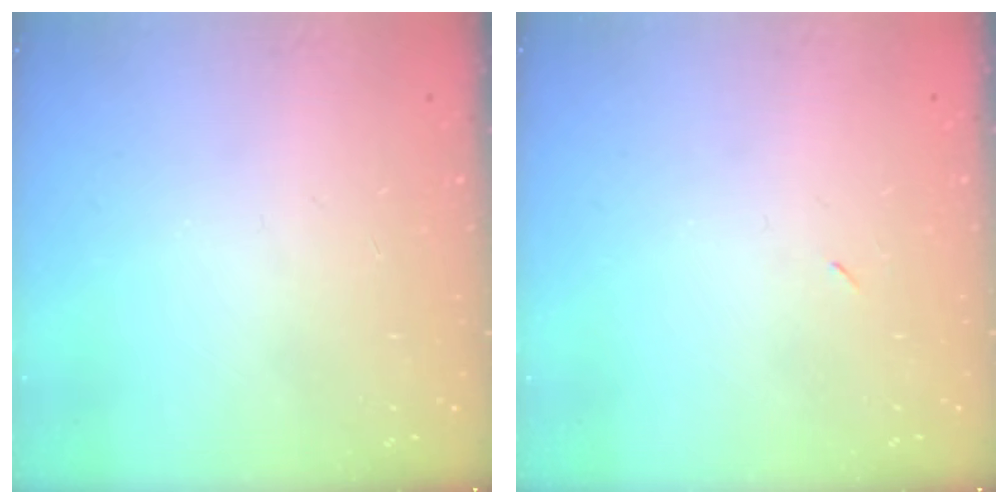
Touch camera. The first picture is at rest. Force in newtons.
{"total": 2.2, "press": 1.8, "slide": 1.2}